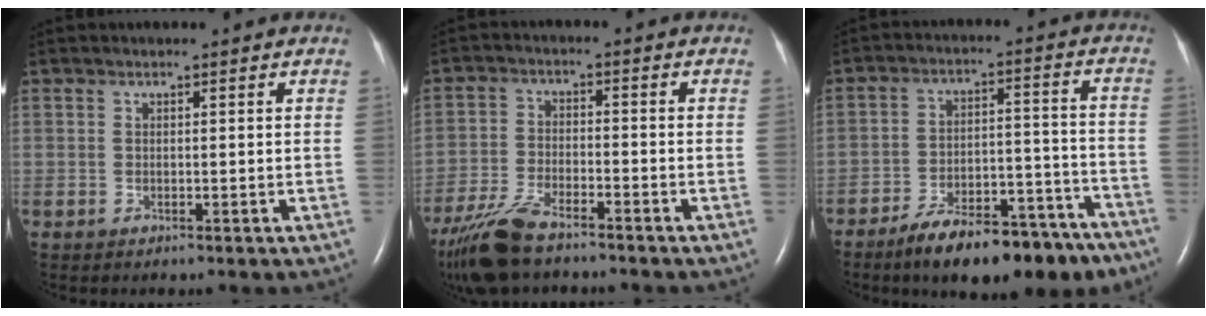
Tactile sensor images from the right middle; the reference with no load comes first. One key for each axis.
{"total": 9.5, "fx": -7.7, "fy": 2.3, "fz": 5.2, "tx": -0.111, "ty": -0.023, "tz": -0.144}
{"total": 17.1, "fx": -13.5, "fy": 5.6, "fz": 8.9, "tx": -0.095, "ty": 0.041, "tz": -0.203}